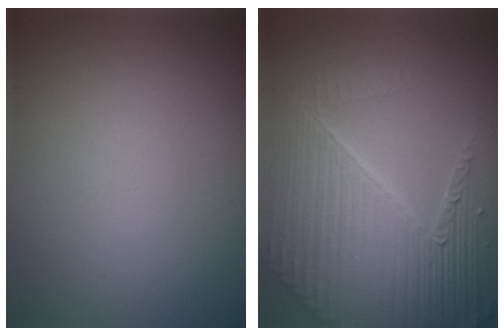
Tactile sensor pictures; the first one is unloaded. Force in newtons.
{"total": 7.8, "press": 5.6, "slide": 5.4}